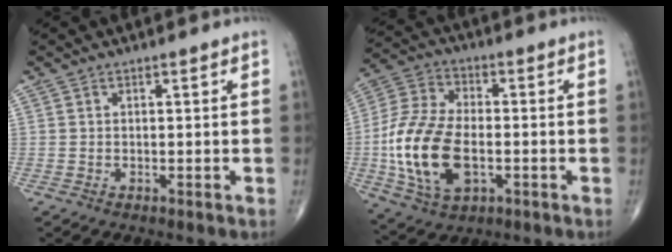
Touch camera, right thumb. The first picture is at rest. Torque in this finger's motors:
{"motor_torque": [0.17, 1.53, 1.77, -0.05, 0.55]}